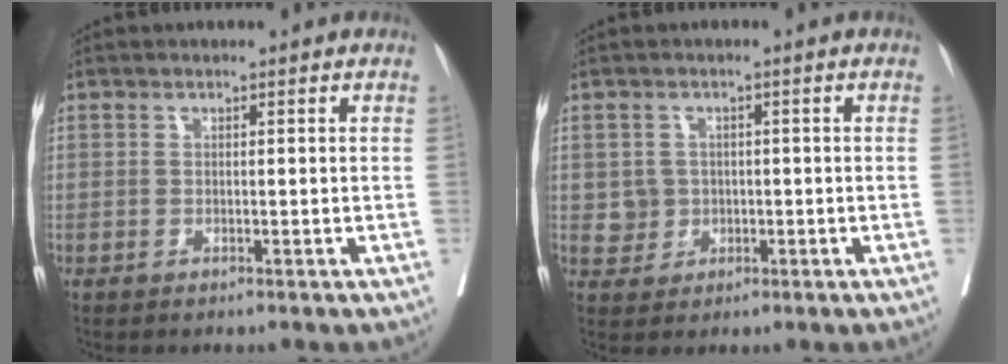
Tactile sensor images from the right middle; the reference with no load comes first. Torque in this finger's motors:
{"motor_torque": [-0.17, -0.01, 0.00, 0.00]}